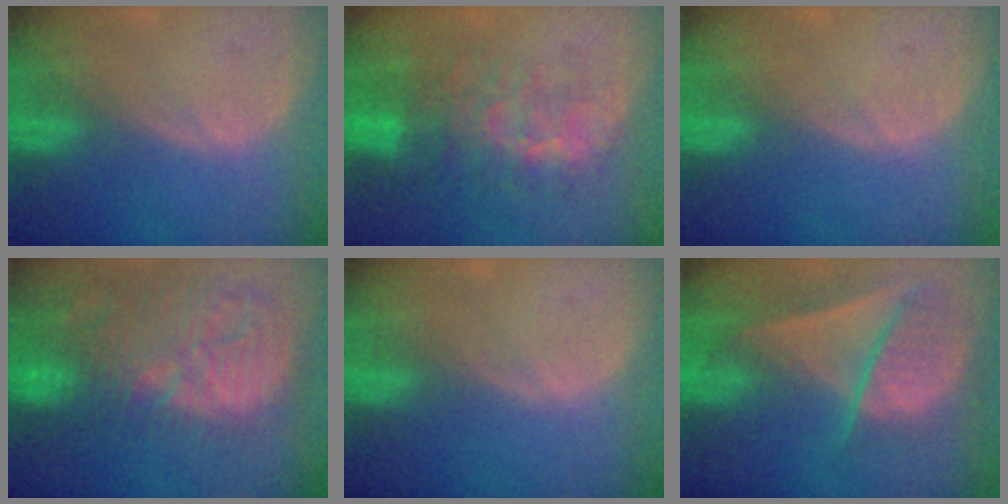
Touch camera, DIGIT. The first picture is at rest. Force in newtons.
{"total": 10.0, "press": 8.6, "slide": 5.2}
{"total": 0.0}
{"total": 14.8, "press": 12.8, "slide": 7.3}
{"total": 0.0}
{"total": 8.9, "press": 7.9, "slide": 4.2}